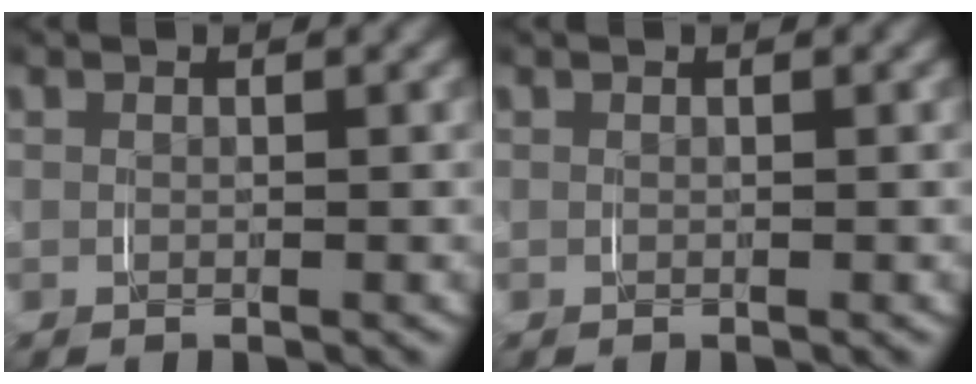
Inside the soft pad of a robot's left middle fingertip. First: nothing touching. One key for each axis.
{"total": 0.0}